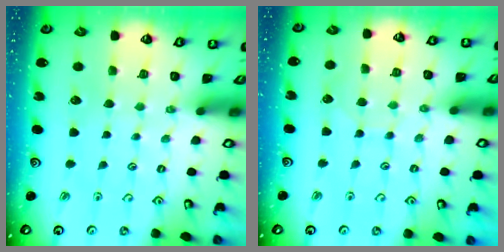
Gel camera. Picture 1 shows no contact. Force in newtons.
{"total": 4.2, "press": 4.2, "slide": 0.4}